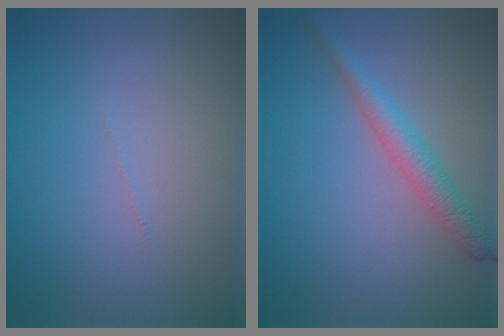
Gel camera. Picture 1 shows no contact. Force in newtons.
{"total": 2.8, "press": 2.8, "slide": 0.1}